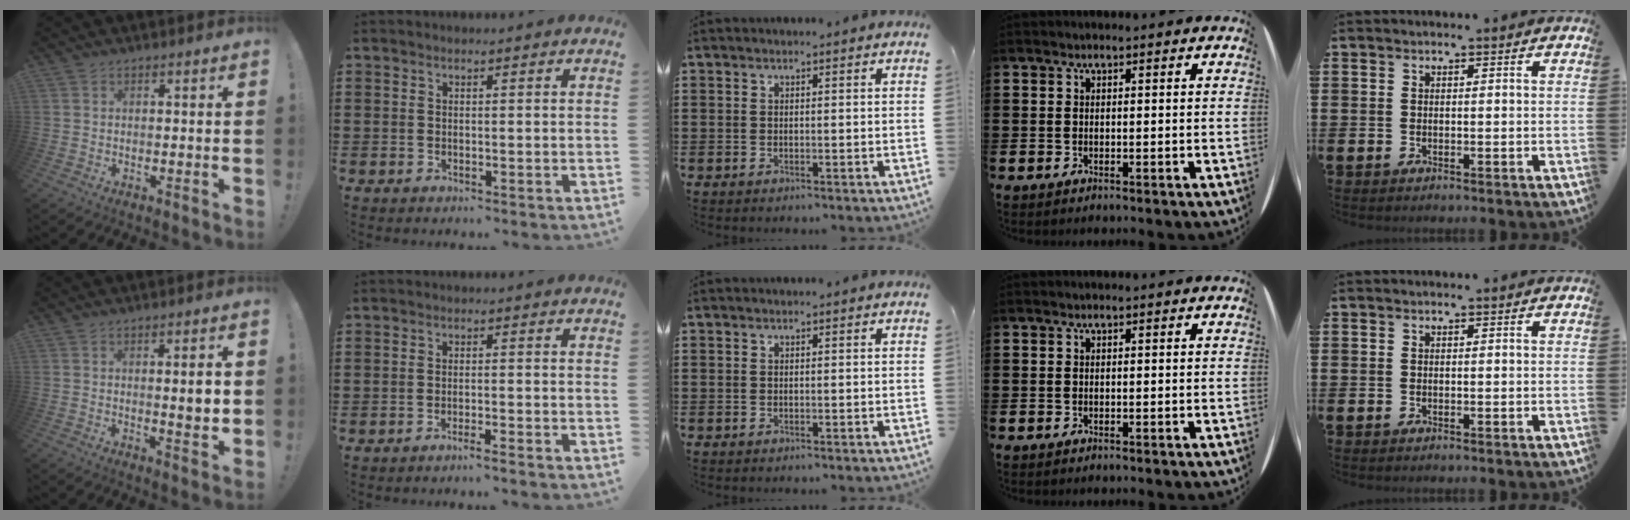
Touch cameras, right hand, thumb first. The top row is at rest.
{"thumb": {"total": 4.9, "force": [0.5, 0.6, 4.9], "torque": [-0.072, -0.005, 0.001]}, "index": {"total": 1.8, "force": [-1.5, -0.3, 0.9], "torque": [-0.014, -0.002, -0.028]}}